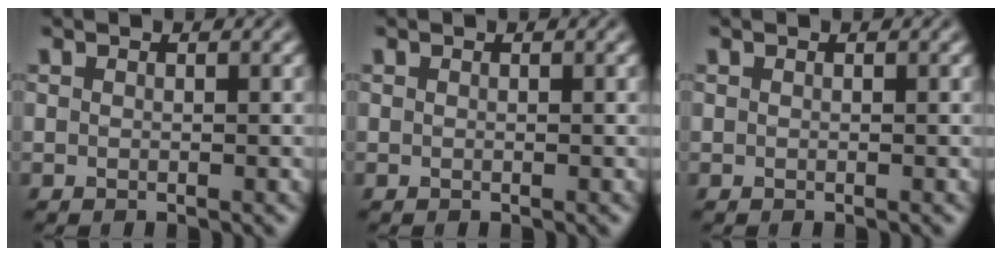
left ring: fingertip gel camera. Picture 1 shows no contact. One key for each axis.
{"total": 0.0}
{"total": 0.0}